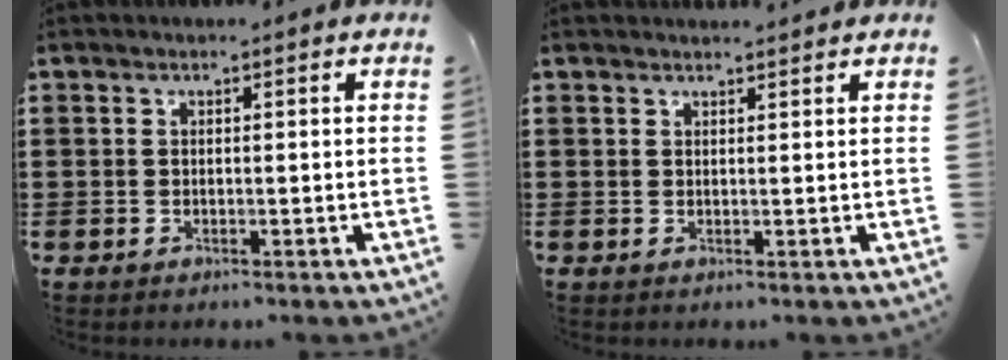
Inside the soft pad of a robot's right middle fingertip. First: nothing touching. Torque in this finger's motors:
{"motor_torque": [-0.07, 0.06, -0.01, -0.02]}